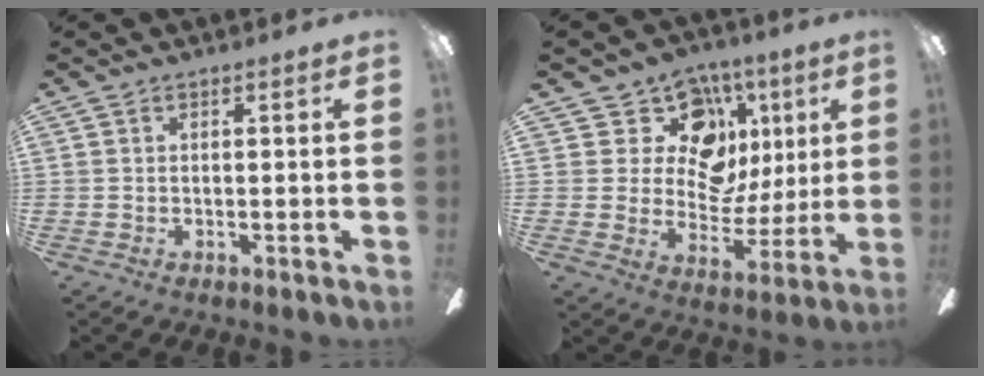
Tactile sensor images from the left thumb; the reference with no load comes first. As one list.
[{"total": 15.0, "force": [6.9, 11.3, 7.0], "torque": [-0.110, -0.033, 0.133]}]